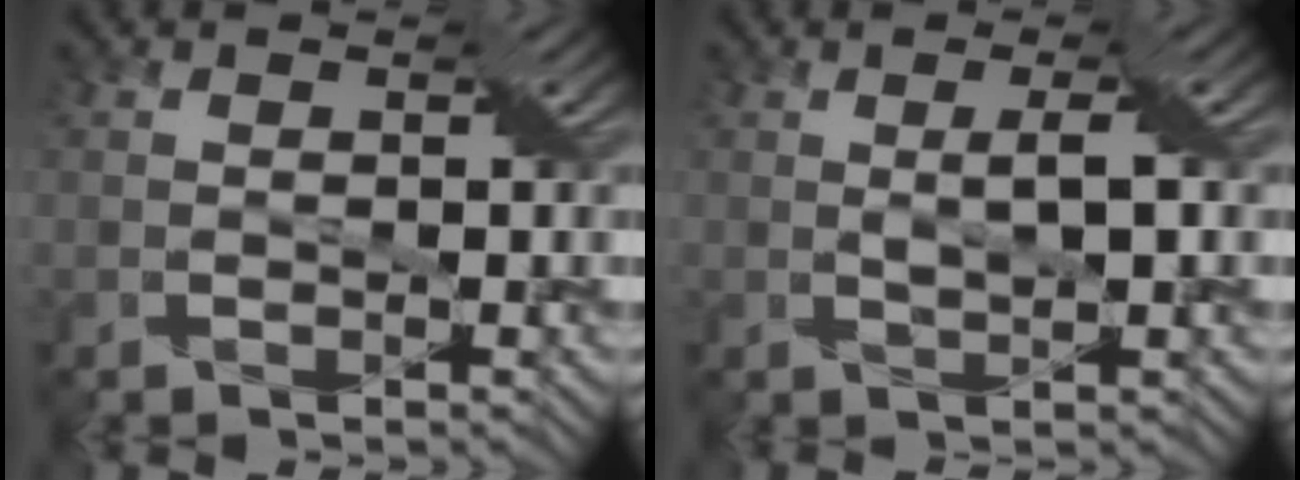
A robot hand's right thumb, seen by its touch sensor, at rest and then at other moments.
{"total": 1.6, "force": [0.8, -0.4, 1.3], "torque": [-0.026, 0.006, 0.015]}